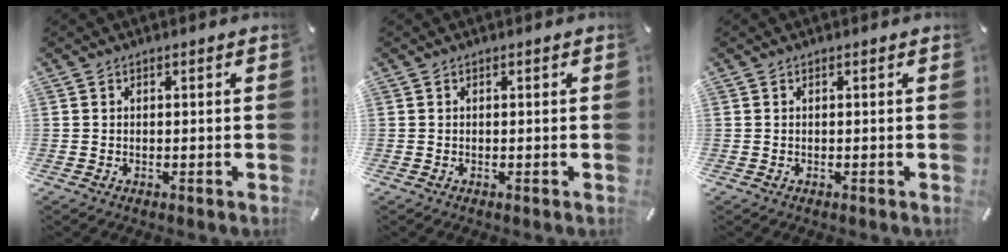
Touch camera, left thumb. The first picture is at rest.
{"total": 0.0}
{"total": 0.0}